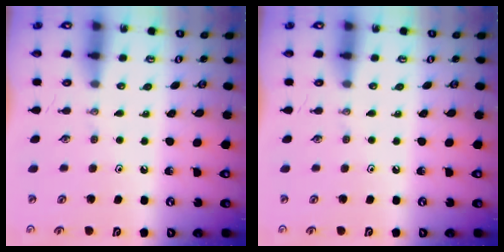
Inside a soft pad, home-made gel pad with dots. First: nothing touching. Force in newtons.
{"total": 0.0}